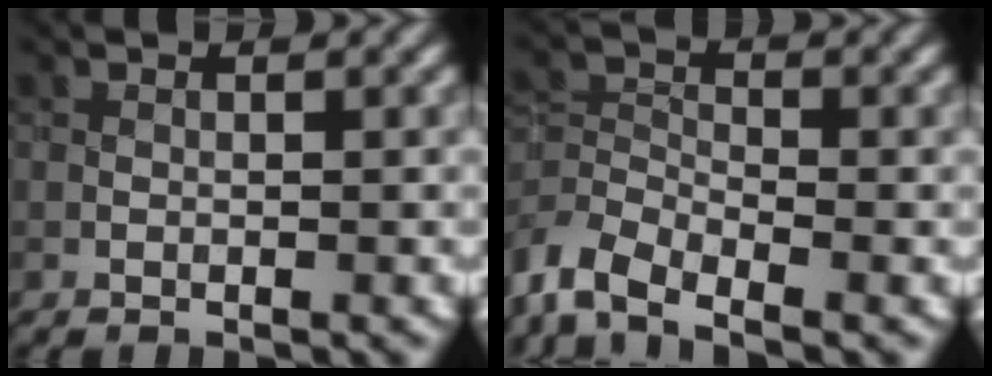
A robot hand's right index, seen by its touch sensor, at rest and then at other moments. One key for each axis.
{"total": 4.7, "fx": -3.3, "fy": 2.1, "fz": 2.6, "tx": -0.048, "ty": -0.001, "tz": -0.078}